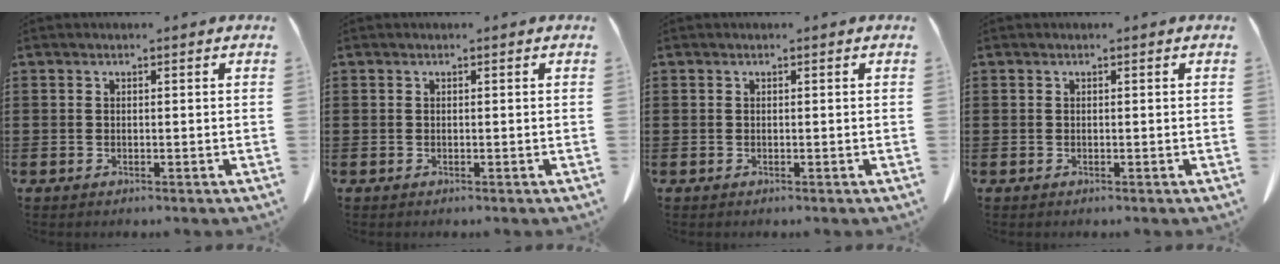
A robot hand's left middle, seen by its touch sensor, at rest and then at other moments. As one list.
[{"total": 0.0}, {"total": 0.0}, {"total": 0.0}]